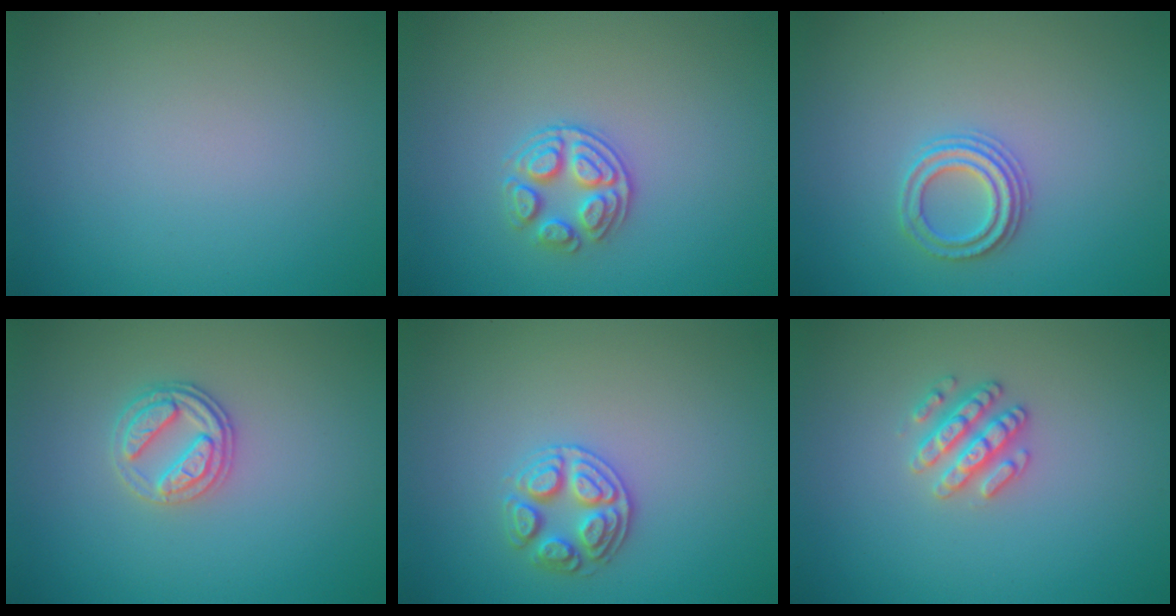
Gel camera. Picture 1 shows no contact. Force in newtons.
{"total": 2.9, "press": 2.6, "slide": 1.3}
{"total": 2.3, "press": 2.2, "slide": 0.8}
{"total": 2.7, "press": 2.6, "slide": 0.8}
{"total": 2.7, "press": 2.7, "slide": 0.5}
{"total": 2.5, "press": 2.5, "slide": 0.4}